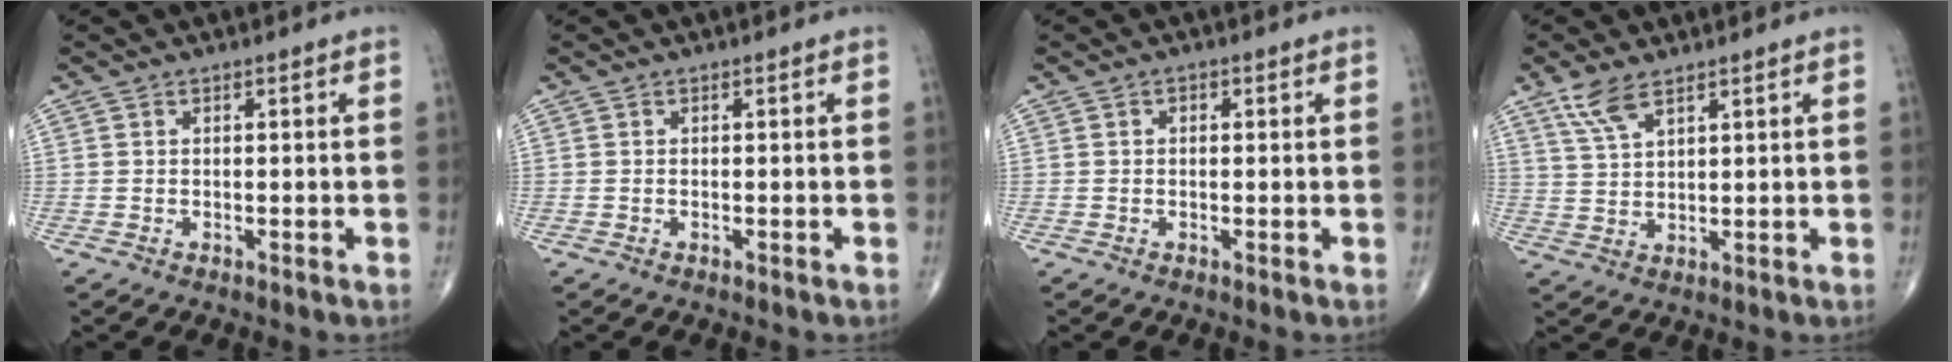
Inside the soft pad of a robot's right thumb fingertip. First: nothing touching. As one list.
[{"total": 0.0}, {"total": 0.9, "force": [0.2, 0.7, 0.6], "torque": [-0.002, 0.003, 0.001]}, {"total": 5.5, "force": [3.7, 2.0, 3.6], "torque": [-0.076, -0.008, 0.080]}]